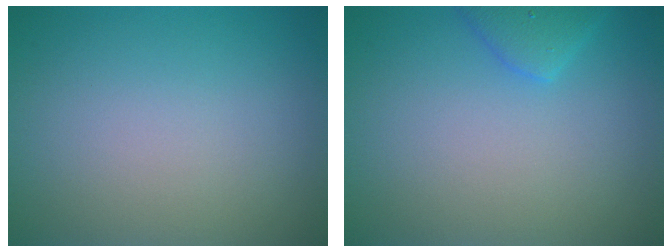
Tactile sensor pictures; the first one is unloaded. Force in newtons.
{"total": 2.1, "press": 2.1, "slide": 0.1}